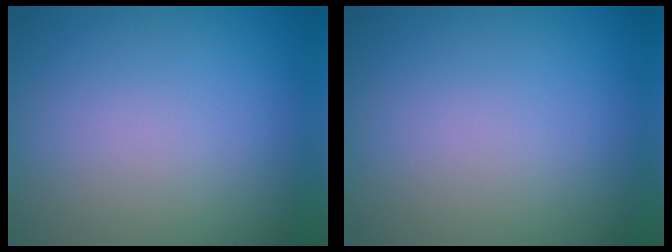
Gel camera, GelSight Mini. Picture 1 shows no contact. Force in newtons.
{"total": 0.0}